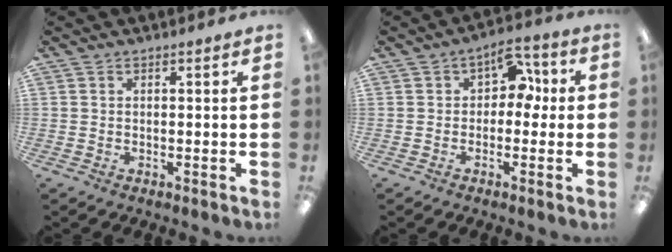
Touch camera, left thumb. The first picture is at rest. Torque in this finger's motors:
{"motor_torque": [0.14, 0.09, -0.27, 0.17, 0.00]}